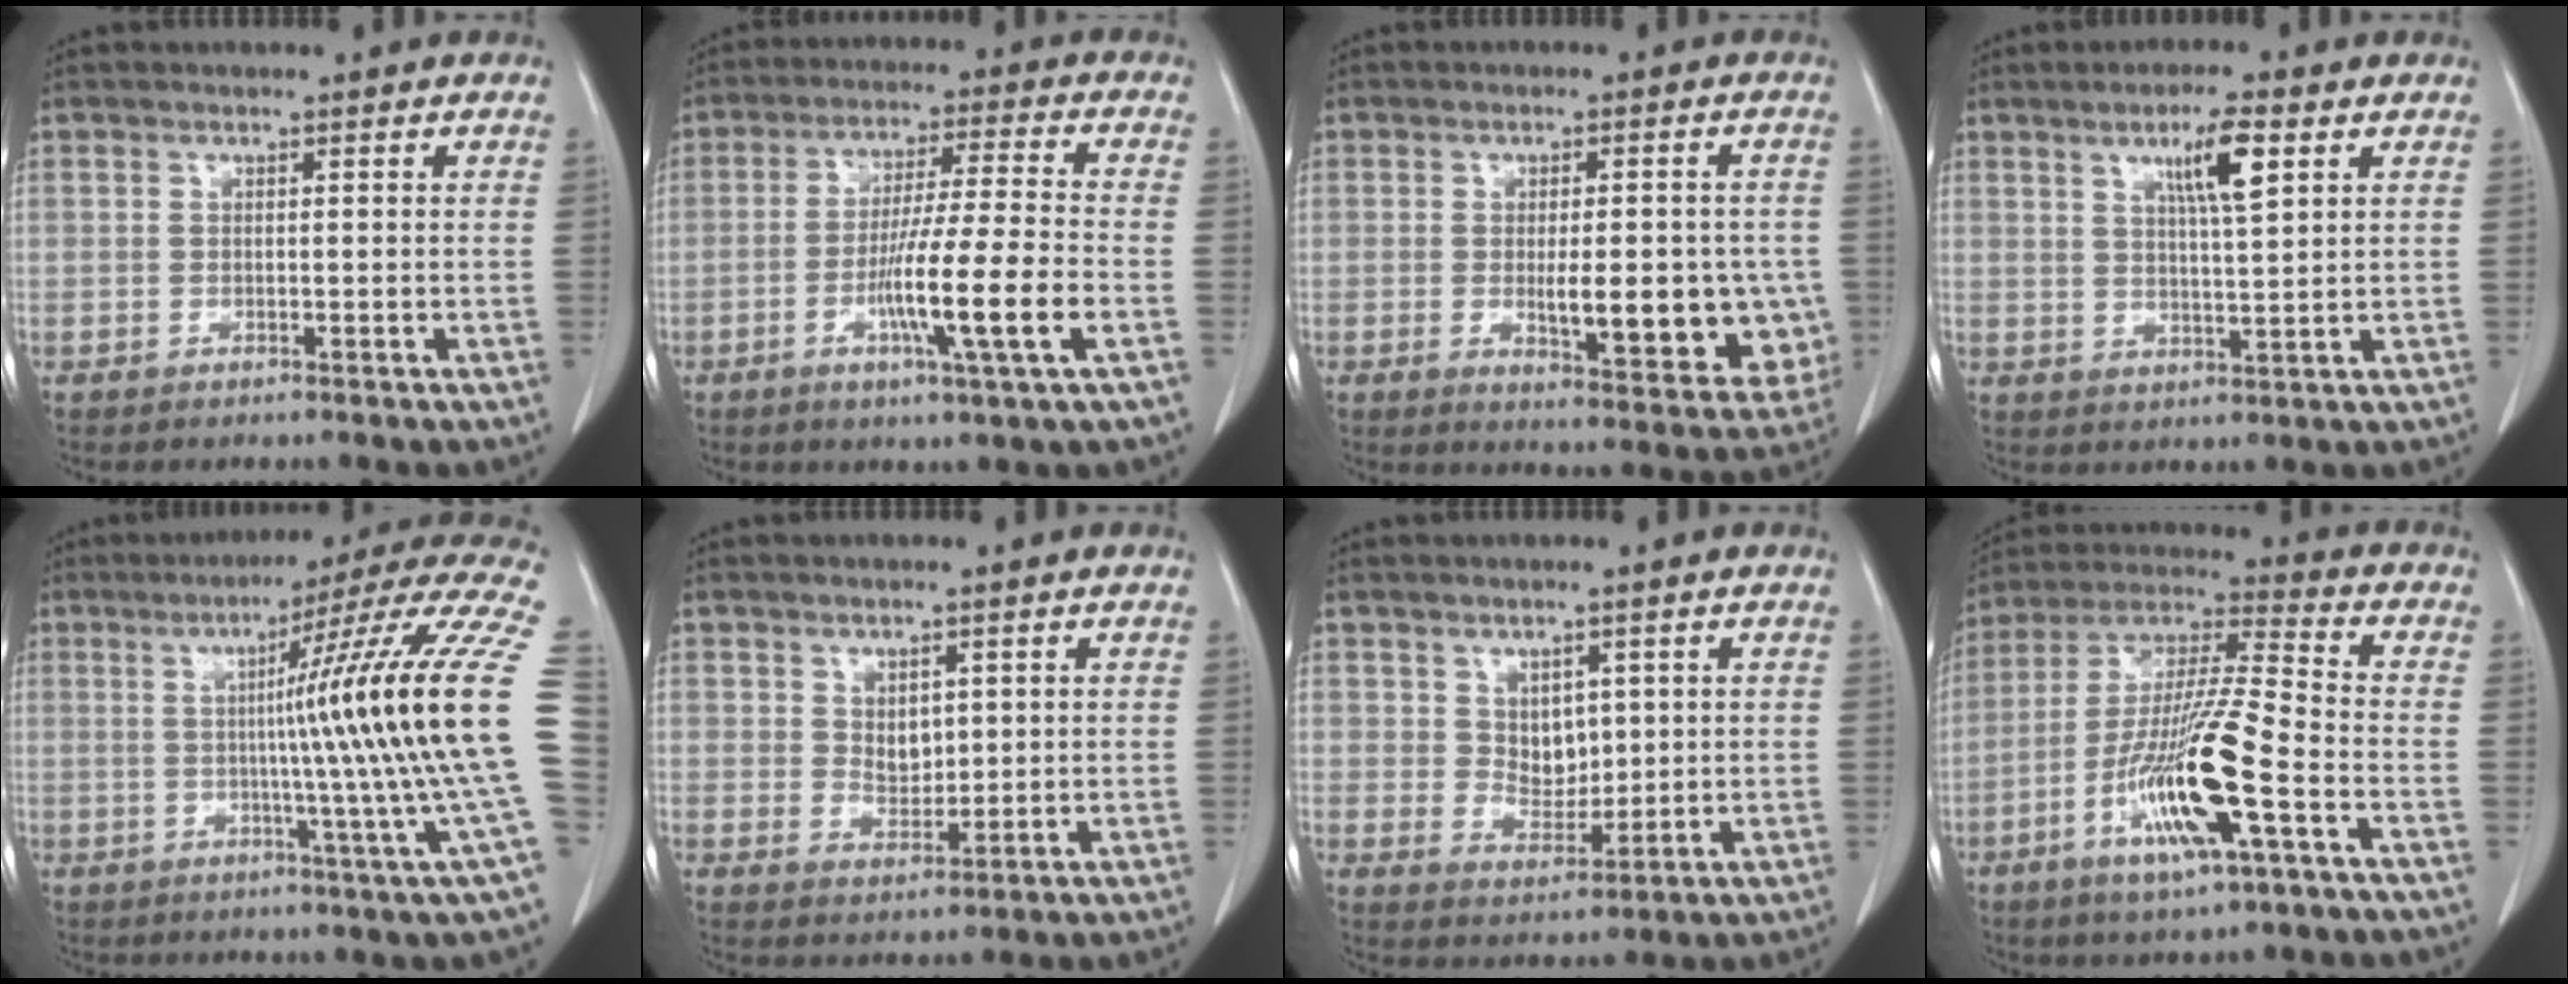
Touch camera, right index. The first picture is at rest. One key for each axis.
{"total": 12.1, "fx": -3.8, "fy": -0.8, "fz": 11.5, "tx": -0.206, "ty": -0.012, "tz": -0.071}
{"total": 13.5, "fx": -2.2, "fy": 4.7, "fz": 12.5, "tx": -0.135, "ty": -0.002, "tz": -0.011}
{"total": 6.6, "fx": 3.1, "fy": 0.5, "fz": 5.9, "tx": -0.101, "ty": 0.001, "tz": 0.052}
{"total": 21.4, "fx": 0.6, "fy": -3.1, "fz": 21.2, "tx": -0.229, "ty": 0.011, "tz": -0.012}
{"total": 2.8, "fx": 0.9, "fy": 1.9, "fz": 1.8, "tx": -0.033, "ty": -0.003, "tz": 0.024}
{"total": 4.3, "fx": 1.4, "fy": 3.0, "fz": 2.6, "tx": -0.043, "ty": -0.004, "tz": 0.035}
{"total": 16.3, "fx": -6.2, "fy": 1.0, "fz": 15.1, "tx": -0.298, "ty": -0.013, "tz": -0.116}